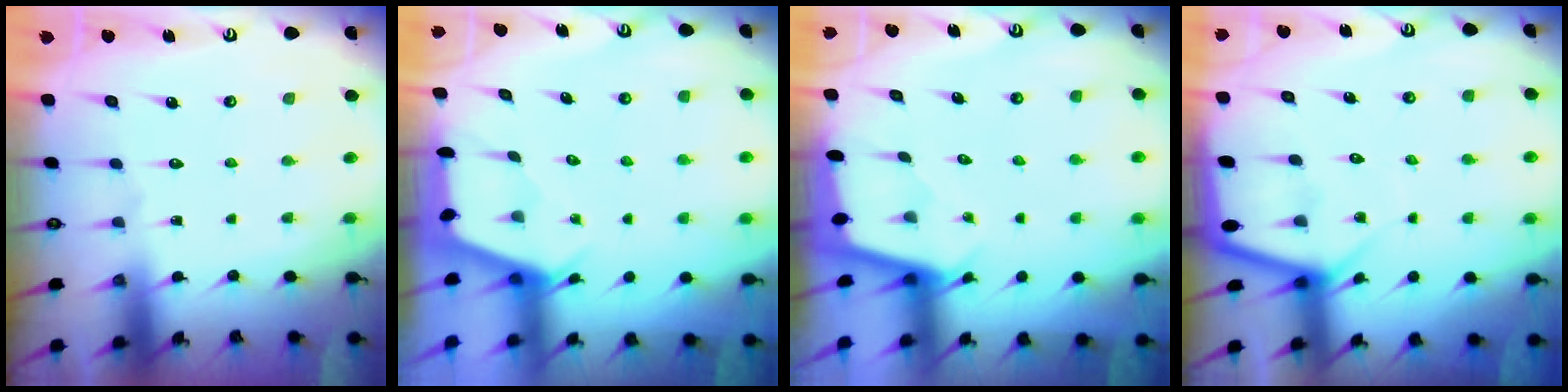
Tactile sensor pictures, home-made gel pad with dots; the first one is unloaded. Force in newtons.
{"total": 2.5, "press": 2.5, "slide": 0.3}
{"total": 1.7, "press": 1.7, "slide": 0.1}
{"total": 5.2, "press": 5.2, "slide": 0.4}